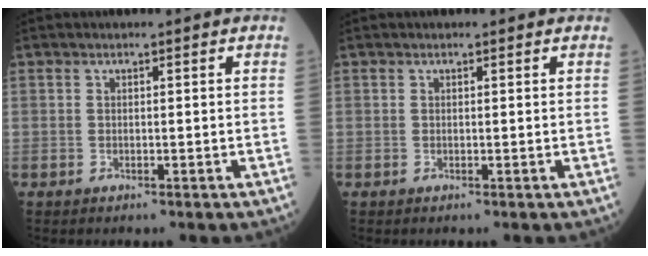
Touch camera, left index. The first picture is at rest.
{"total": 0.0}